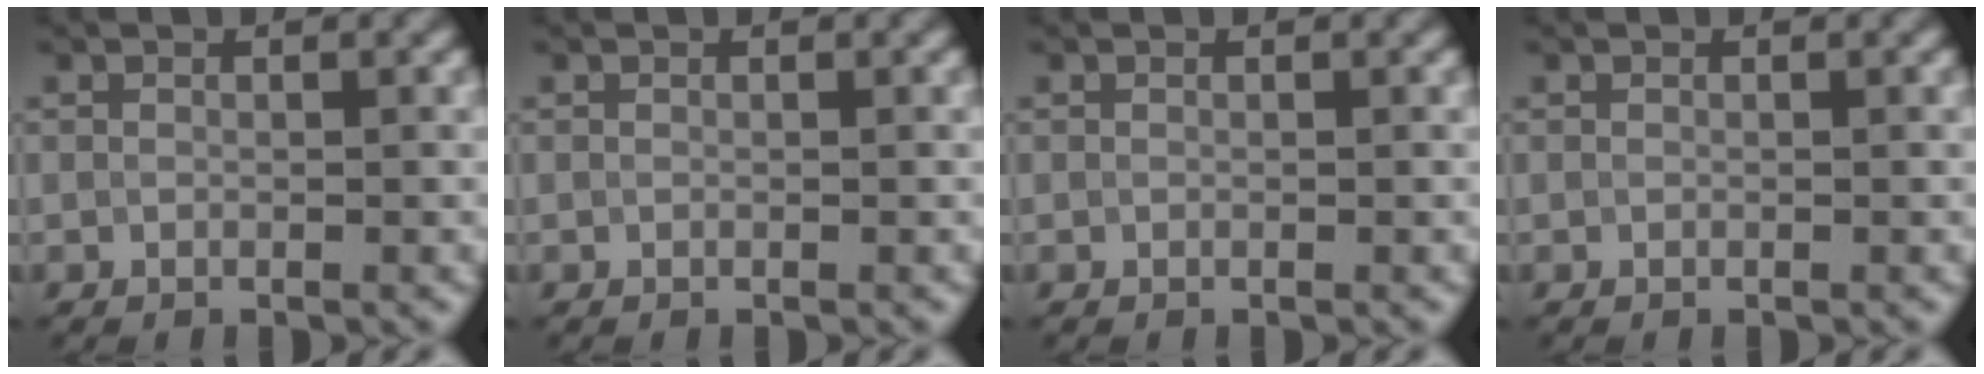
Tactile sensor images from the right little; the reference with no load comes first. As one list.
[{"total": 0.0}, {"total": 0.0}, {"total": 0.0}]